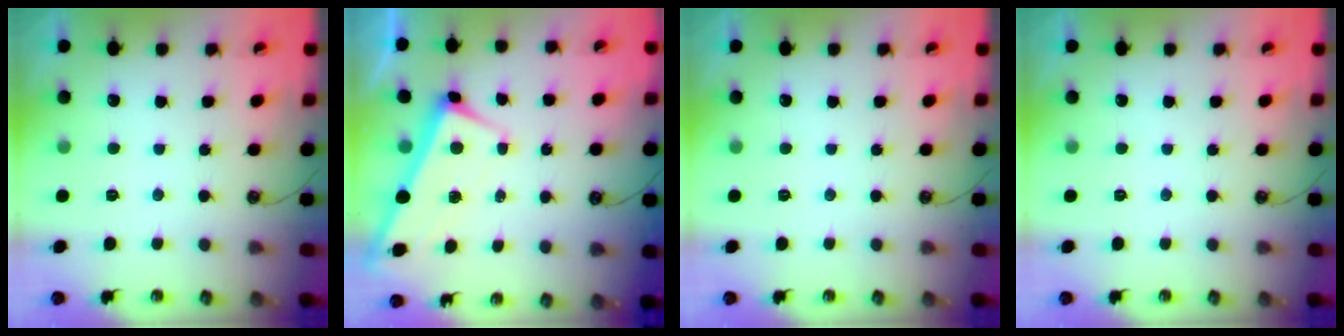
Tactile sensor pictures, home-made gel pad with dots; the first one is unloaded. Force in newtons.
{"total": 1.0, "press": 0.9, "slide": 0.4}
{"total": 0.0}
{"total": 0.0}